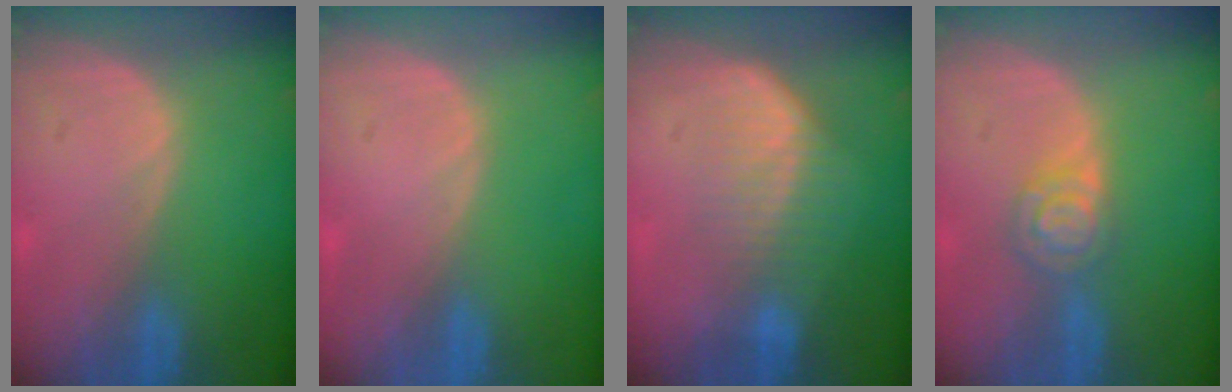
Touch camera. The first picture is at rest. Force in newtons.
{"total": 0.0}
{"total": 6.3, "press": 5.8, "slide": 2.4}
{"total": 4.6, "press": 4.2, "slide": 2.1}